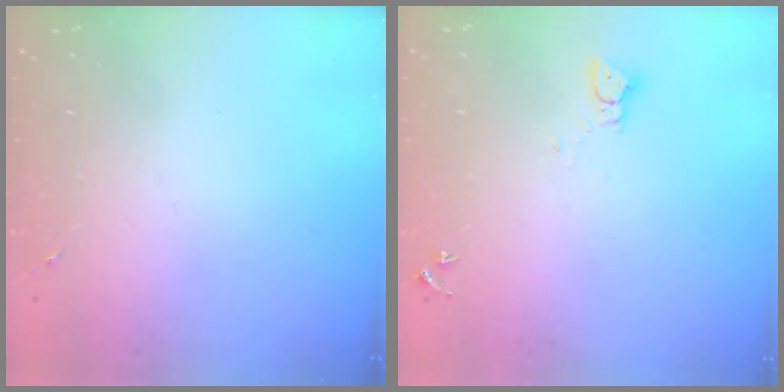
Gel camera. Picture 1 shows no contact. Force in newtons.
{"total": 2.1, "press": 2.1, "slide": 0.2}